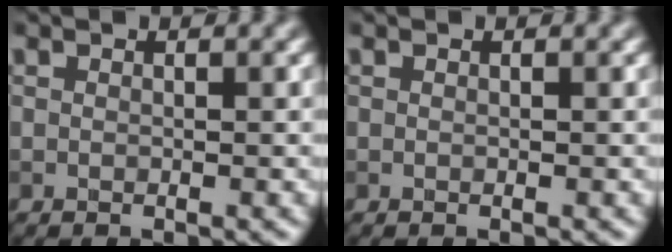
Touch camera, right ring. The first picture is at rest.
{"total": 0.0}